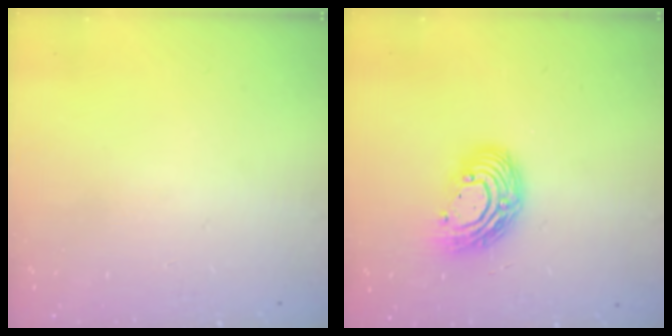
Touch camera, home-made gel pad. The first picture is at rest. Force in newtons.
{"total": 12.8, "press": 12.8, "slide": 1.1}